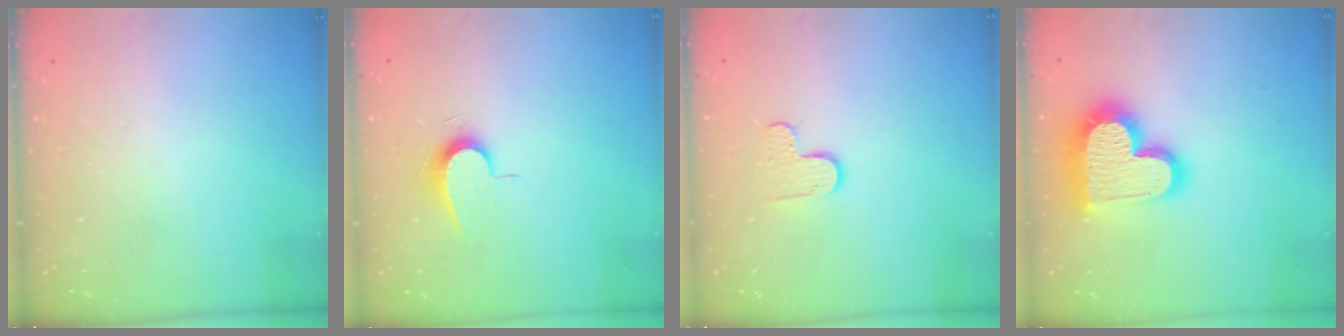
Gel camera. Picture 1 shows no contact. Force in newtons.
{"total": 7.1, "press": 7.1, "slide": 0.7}
{"total": 5.3, "press": 5.3, "slide": 0.5}
{"total": 22.2, "press": 22.1, "slide": 1.8}